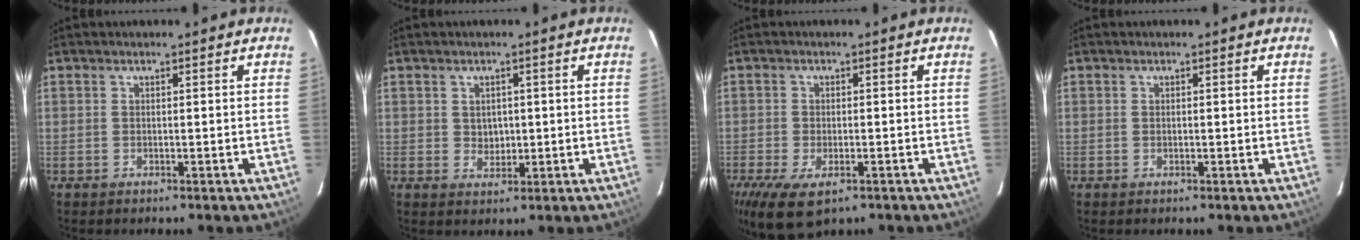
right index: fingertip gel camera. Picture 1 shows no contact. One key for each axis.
{"total": 2.7, "fx": 0.3, "fy": 2.5, "fz": 1.0, "tx": -0.014, "ty": 0.001, "tz": 0.009}
{"total": 8.9, "fx": -5.0, "fy": 4.2, "fz": 6.0, "tx": -0.137, "ty": -0.035, "tz": -0.086}
{"total": 0.0}